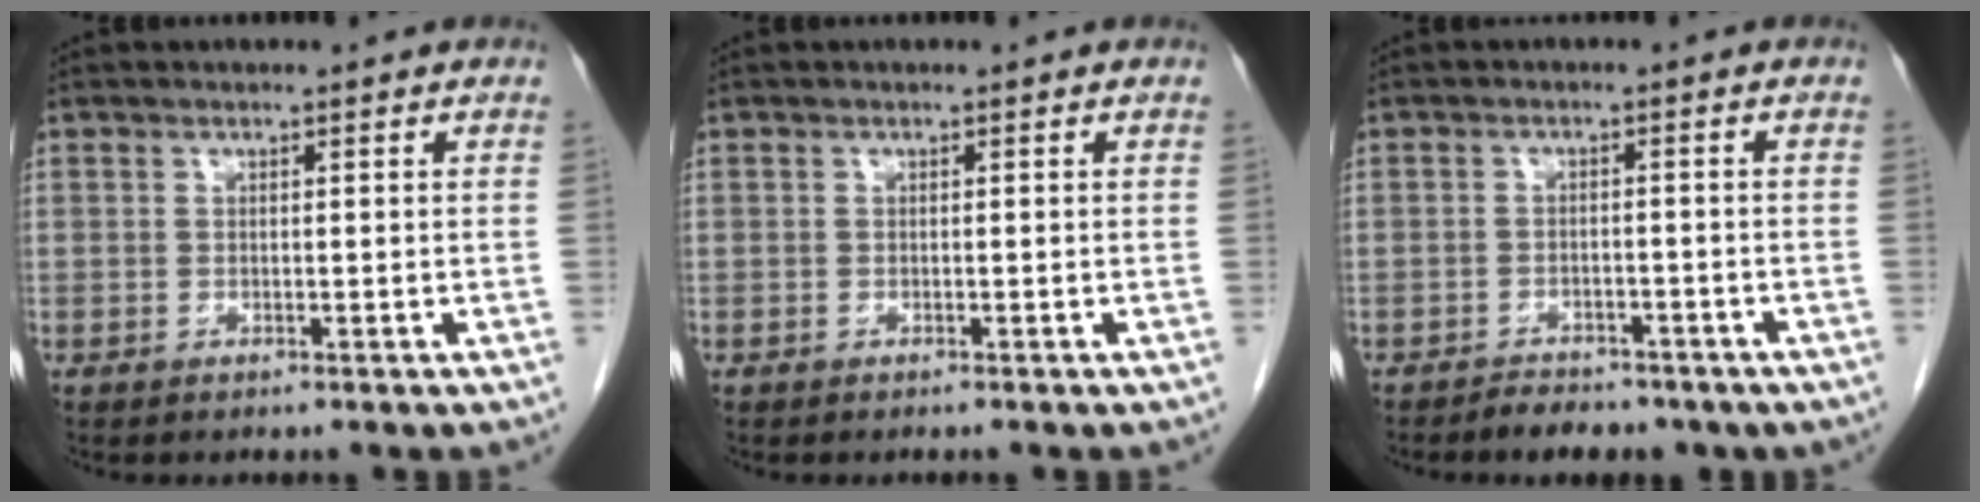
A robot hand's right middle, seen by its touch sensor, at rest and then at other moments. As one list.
[{"total": 0.0}, {"total": 6.4, "force": [-5.1, 2.9, 2.5], "torque": [-0.036, 0.003, -0.060]}]